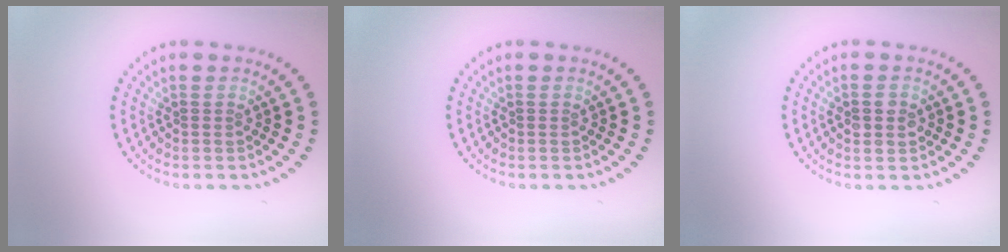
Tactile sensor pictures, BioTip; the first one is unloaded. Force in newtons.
{"total": 0.0}
{"total": 2.2, "press": 2.2, "slide": 0.2}